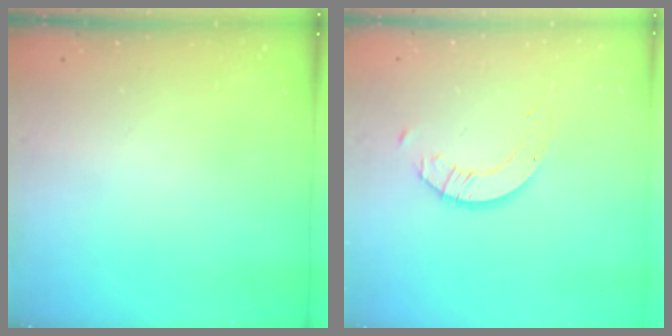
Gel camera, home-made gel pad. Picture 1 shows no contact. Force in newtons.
{"total": 3.3, "press": 3.3, "slide": 0.2}